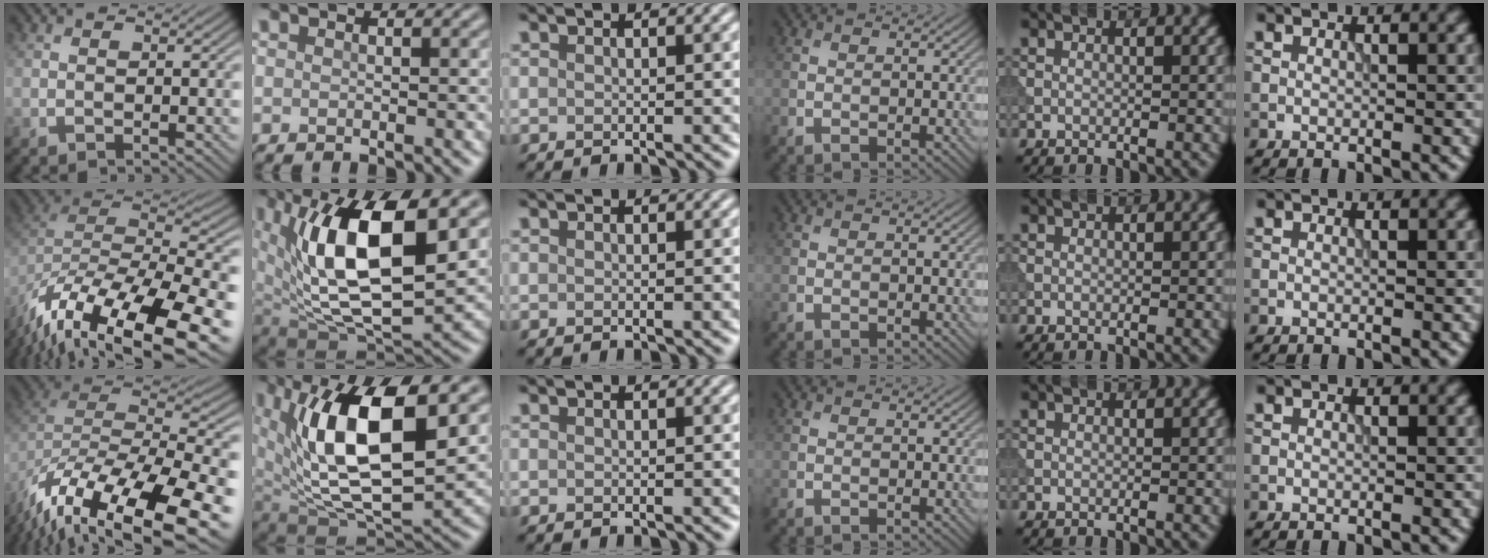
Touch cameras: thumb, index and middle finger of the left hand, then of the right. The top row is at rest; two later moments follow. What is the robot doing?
{"motion": "extract", "object": "tissue"}